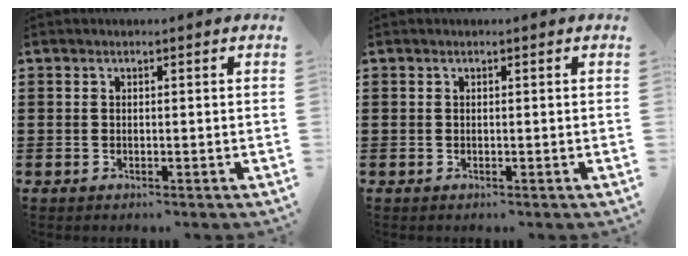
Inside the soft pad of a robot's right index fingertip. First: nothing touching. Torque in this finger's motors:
{"motor_torque": [0.00, 0.00, 0.00, 0.00]}